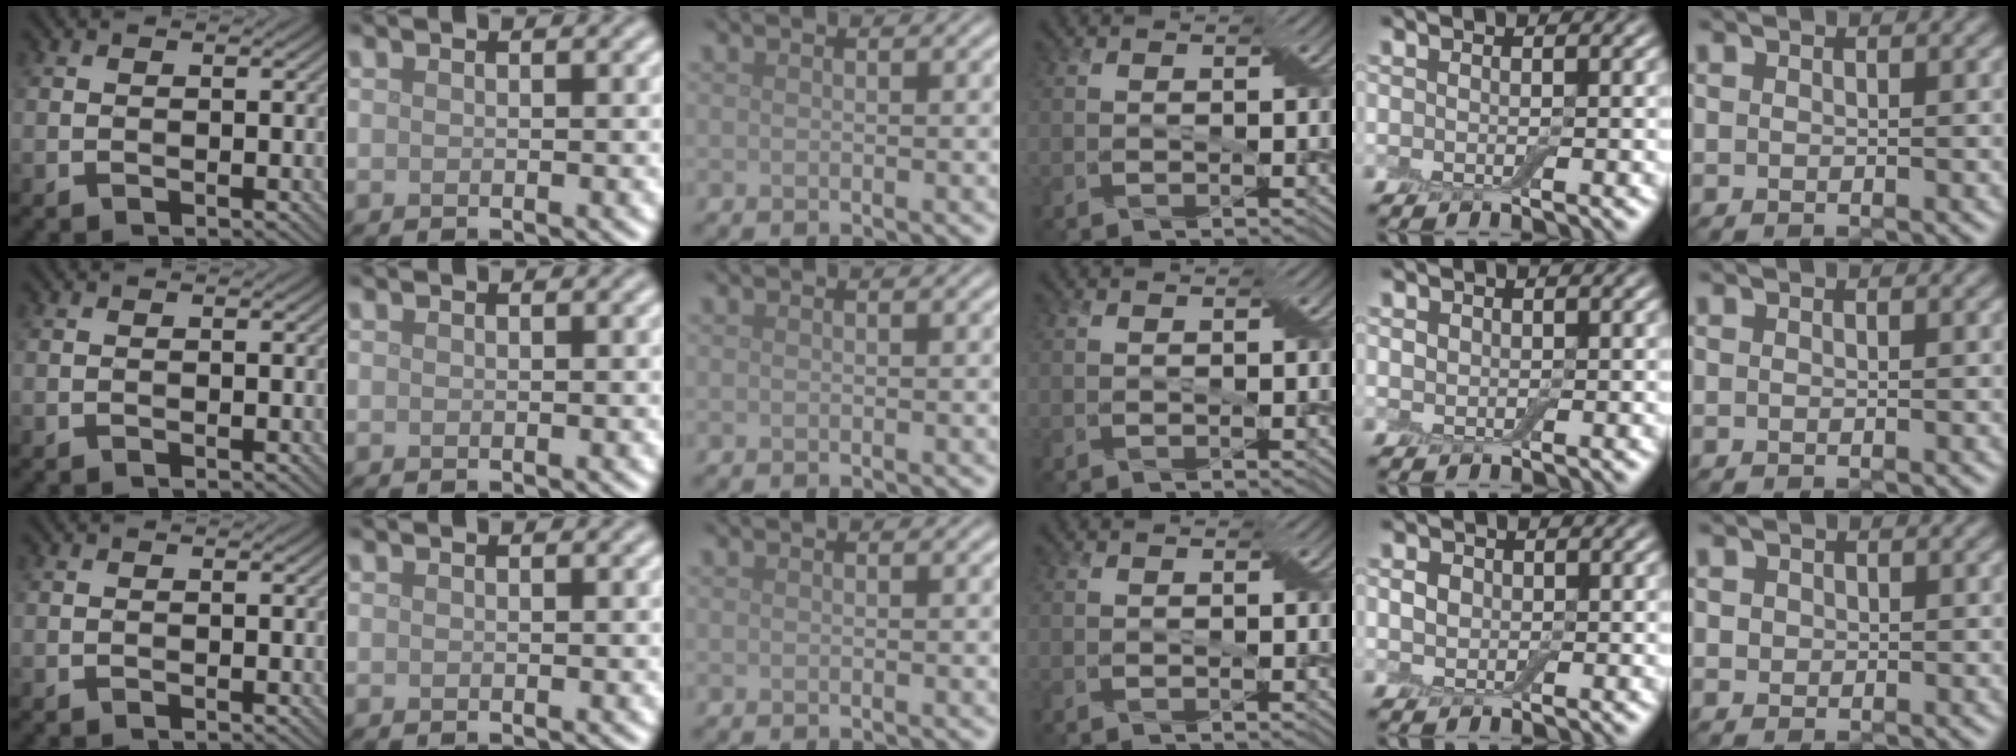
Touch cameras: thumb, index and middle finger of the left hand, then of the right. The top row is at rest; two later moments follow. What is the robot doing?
{"motion": "press", "object": "electronic device side button"}